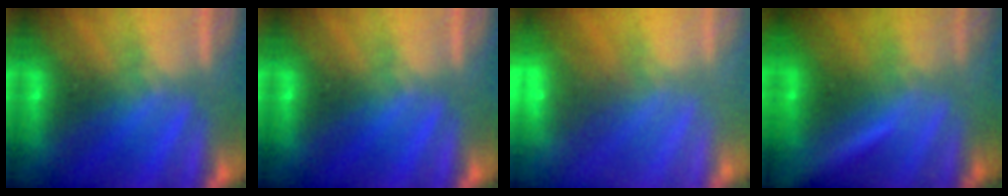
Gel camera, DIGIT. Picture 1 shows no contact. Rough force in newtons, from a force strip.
{"total": 0.0}
{"total": 9.3}
{"total": 1.7}